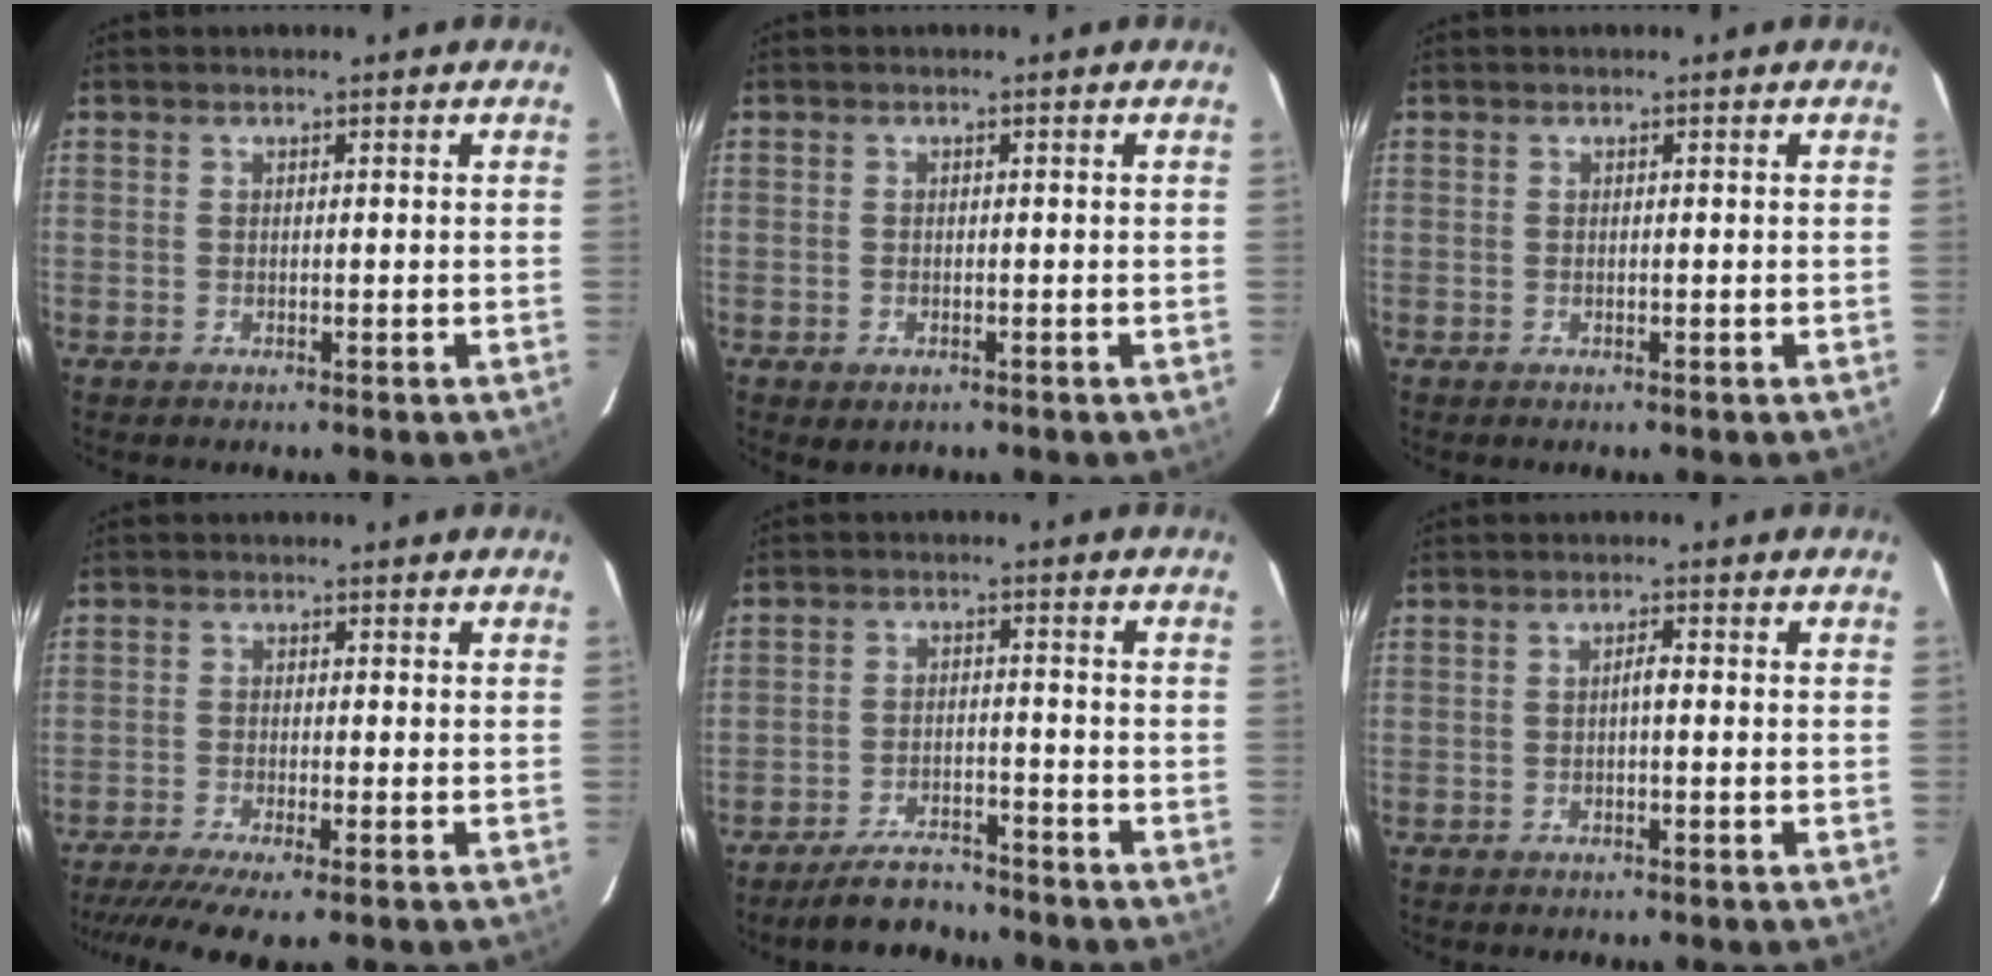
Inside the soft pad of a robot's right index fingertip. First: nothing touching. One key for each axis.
{"total": 1.4, "fx": -0.7, "fy": 1.0, "fz": 0.7, "tx": -0.011, "ty": 0.001, "tz": 0.001}
{"total": 0.0}
{"total": 8.4, "fx": -6.3, "fy": 0.8, "fz": 5.5, "tx": -0.088, "ty": -0.015, "tz": -0.103}
{"total": 5.8, "fx": -5.2, "fy": 1.9, "fz": 1.5, "tx": -0.031, "ty": -0.007, "tz": -0.088}
{"total": 1.3, "fx": -0.2, "fy": 0.2, "fz": 1.2, "tx": -0.020, "ty": 0.003, "tz": -0.005}